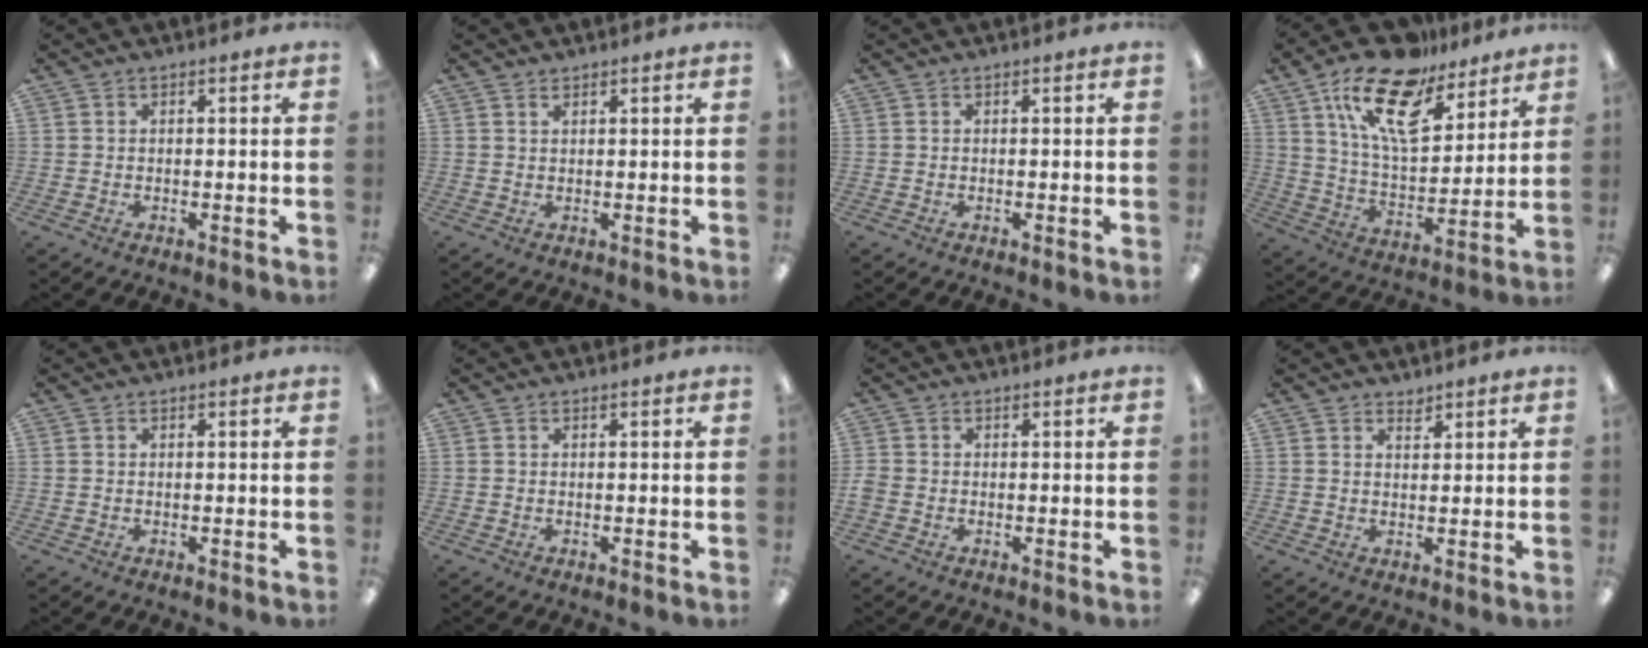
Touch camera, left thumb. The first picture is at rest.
{"total": 1.1, "force": [1.0, 0.3, 0.4], "torque": [-0.009, -0.001, 0.020]}
{"total": 0.0}
{"total": 19.7, "force": [13.1, 8.9, 11.7], "torque": [-0.214, -0.065, 0.230]}
{"total": 0.0}
{"total": 0.0}
{"total": 1.2, "force": [-0.4, 1.0, 0.5], "torque": [-0.008, 0.003, -0.006]}
{"total": 2.1, "force": [2.0, 0.8, 0.2], "torque": [0.003, -0.011, 0.035]}